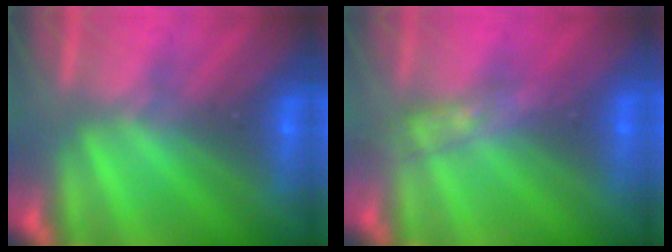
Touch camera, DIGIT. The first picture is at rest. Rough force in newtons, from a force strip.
{"total": 2.8}